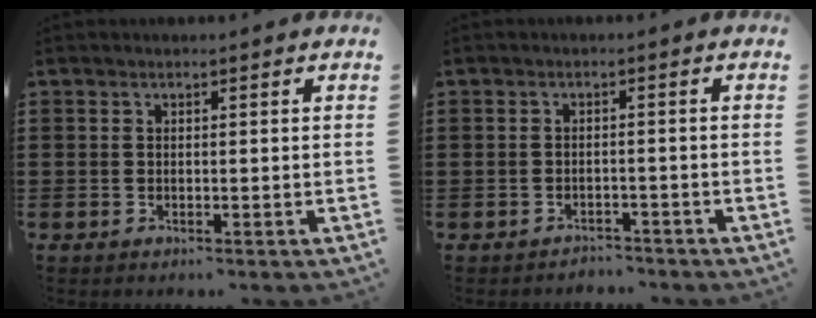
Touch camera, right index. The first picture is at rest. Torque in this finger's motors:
{"motor_torque": [-0.95, 0.62, -1.05, -0.21]}